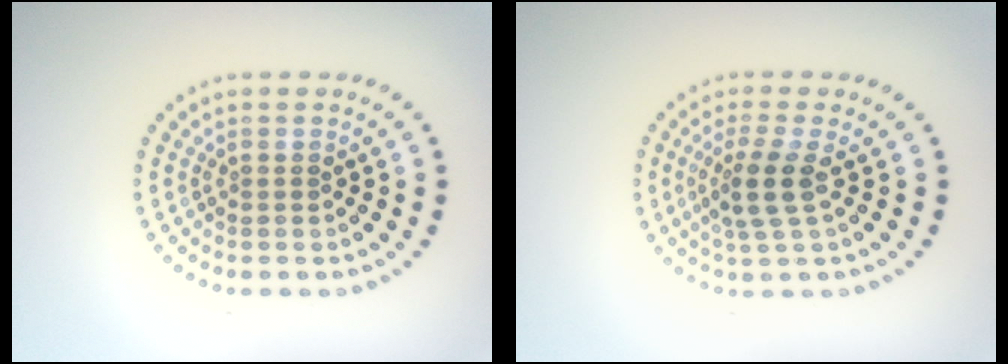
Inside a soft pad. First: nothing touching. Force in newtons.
{"total": 3.0, "press": 2.4, "slide": 1.7}